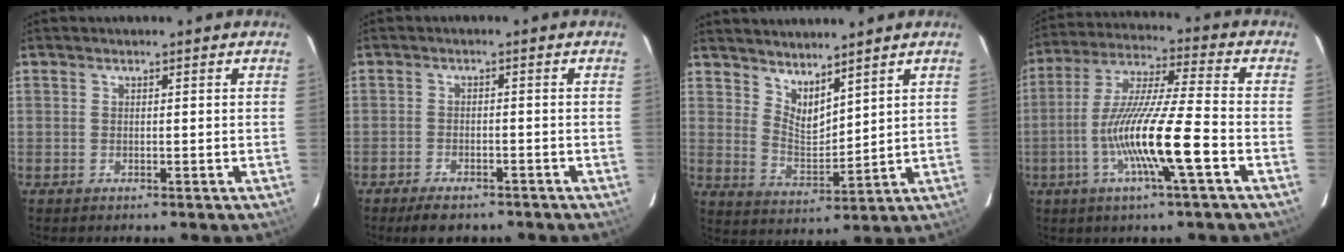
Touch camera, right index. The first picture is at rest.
{"total": 5.6, "force": [-4.5, 2.2, 2.5], "torque": [-0.060, -0.005, -0.068]}
{"total": 6.8, "force": [5.6, 2.2, 3.1], "torque": [-0.048, -0.007, 0.109]}
{"total": 15.3, "force": [-5.4, 0.2, 14.3], "torque": [-0.277, -0.006, -0.106]}